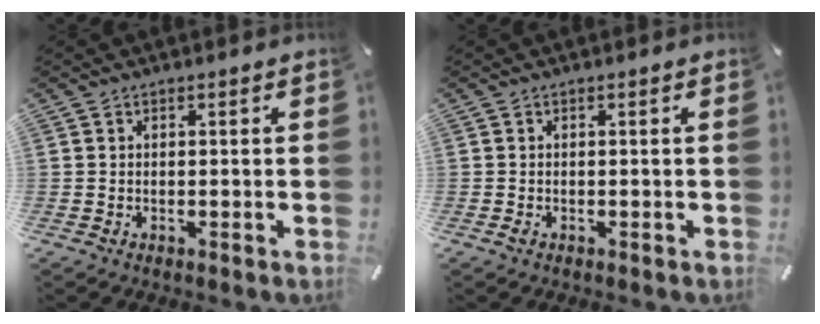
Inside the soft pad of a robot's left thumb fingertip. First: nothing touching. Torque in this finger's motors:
{"motor_torque": [0.11, 0.42, 0.05, -0.21, 0.03]}